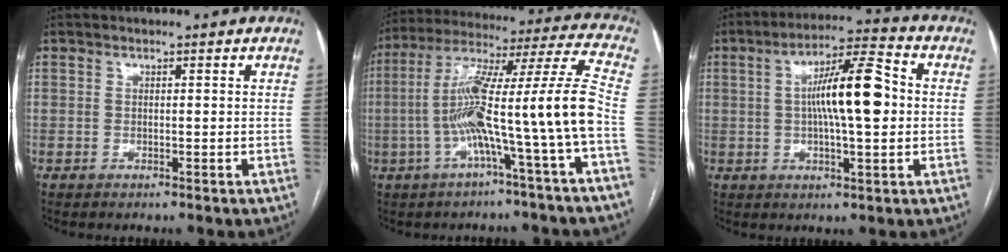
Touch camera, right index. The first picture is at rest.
{"total": 17.4, "force": [-4.4, -1.3, 16.8], "torque": [-0.288, 0.023, -0.083]}
{"total": 12.1, "force": [0.8, 2.0, 11.9], "torque": [-0.204, 0.022, 0.007]}